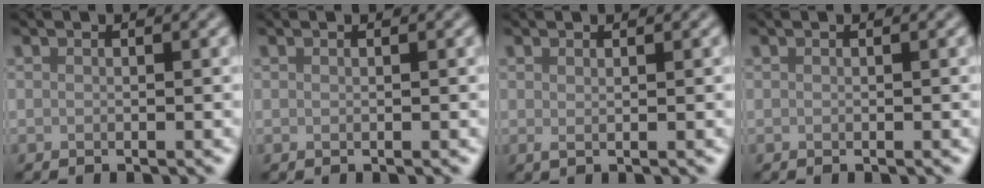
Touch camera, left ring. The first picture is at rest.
{"total": 0.0}
{"total": 0.7, "force": [0.3, 0.2, 0.6], "torque": [-0.009, -0.001, 0.006]}
{"total": 0.0}